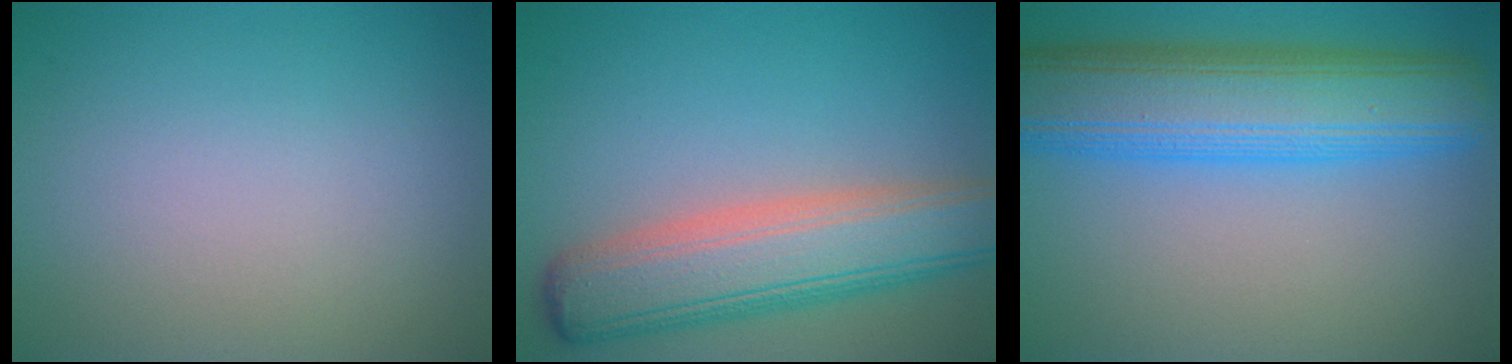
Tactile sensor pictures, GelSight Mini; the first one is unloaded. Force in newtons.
{"total": 8.2, "press": 8.1, "slide": 0.5}
{"total": 10.4, "press": 10.4, "slide": 0.3}